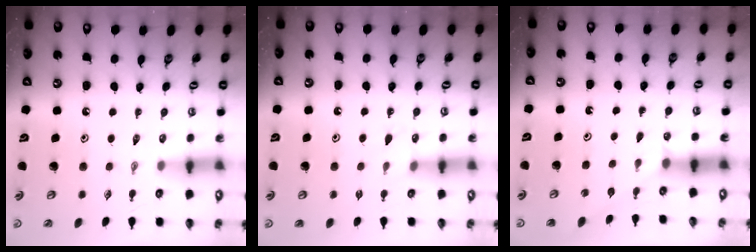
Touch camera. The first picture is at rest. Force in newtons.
{"total": 5.1, "press": 5.0, "slide": 0.6}
{"total": 2.5, "press": 2.5, "slide": 0.3}